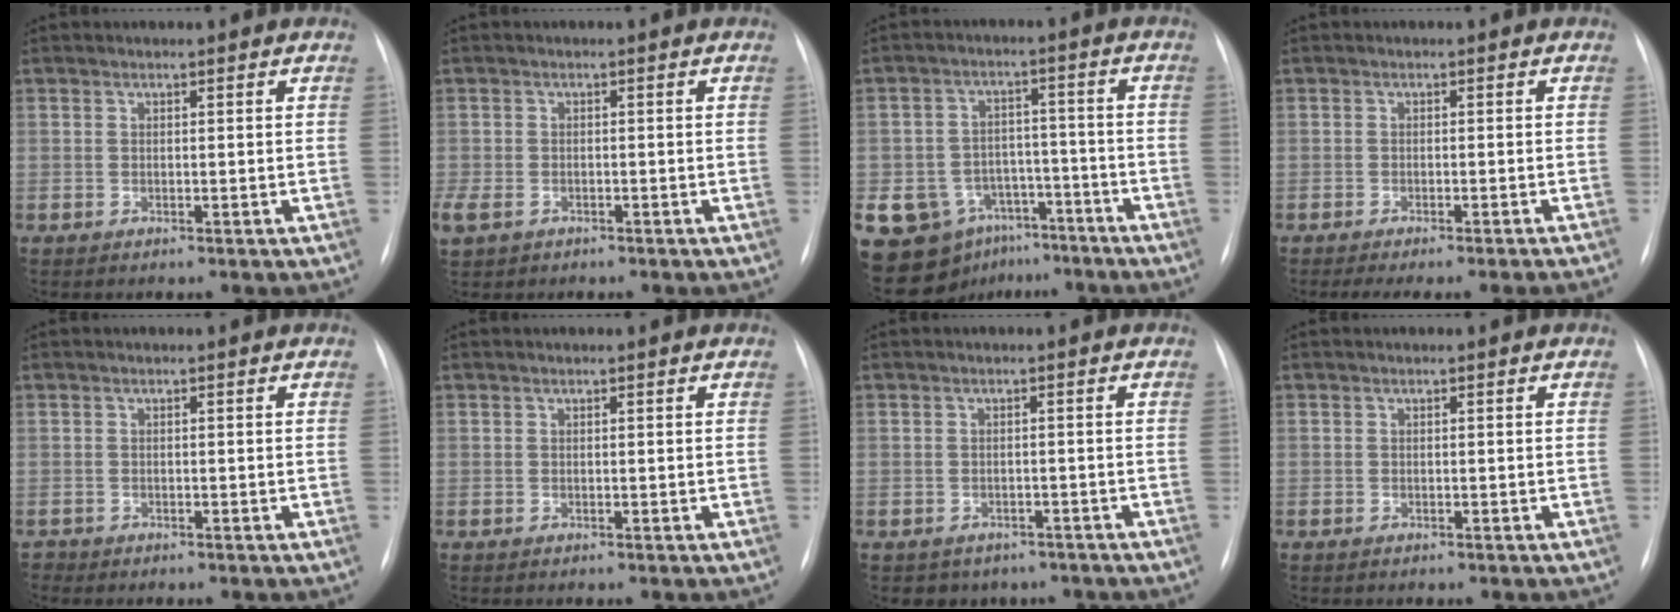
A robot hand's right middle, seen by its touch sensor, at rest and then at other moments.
{"total": 4.0, "force": [-2.3, 2.6, 2.1], "torque": [-0.043, -0.007, -0.036]}
{"total": 14.1, "force": [-7.9, 10.6, 4.9], "torque": [-0.096, 0.038, -0.111]}
{"total": 8.3, "force": [-7.3, -1.0, 3.7], "torque": [-0.024, -0.018, -0.093]}
{"total": 0.7, "force": [-0.6, 0.3, -0.2], "torque": [0.007, 0.000, -0.011]}
{"total": 0.0}
{"total": 4.7, "force": [-3.6, 3.0, 0.4], "torque": [-0.001, 0.014, -0.040]}
{"total": 0.0}